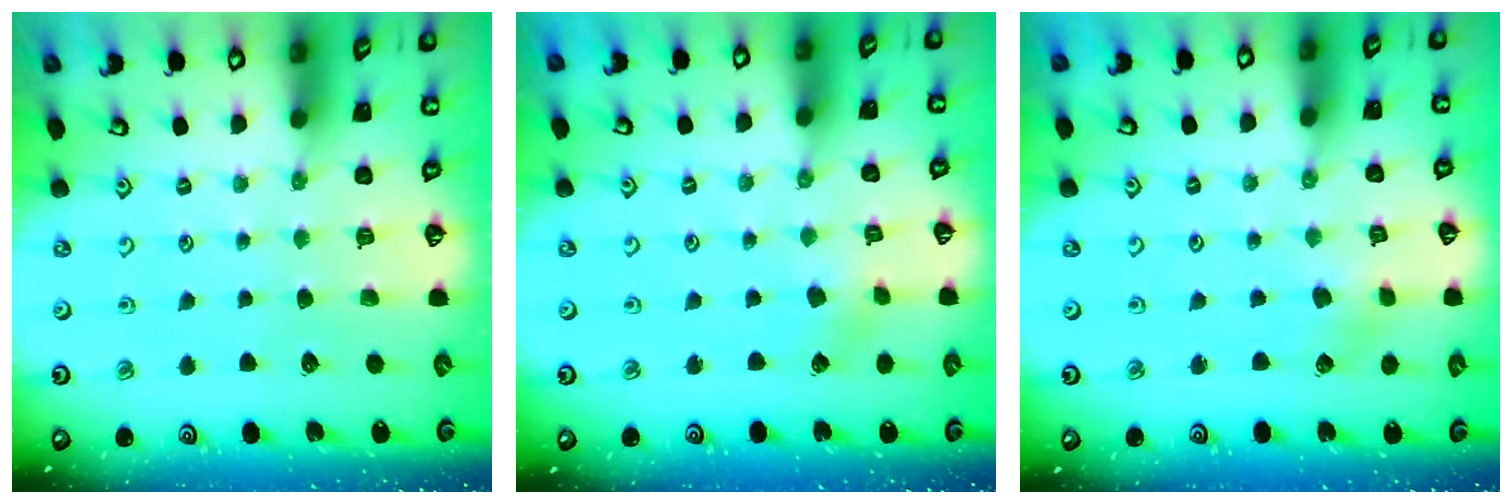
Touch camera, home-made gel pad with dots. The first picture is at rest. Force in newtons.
{"total": 2.3, "press": 2.1, "slide": 0.7}
{"total": 3.4, "press": 3.3, "slide": 0.4}